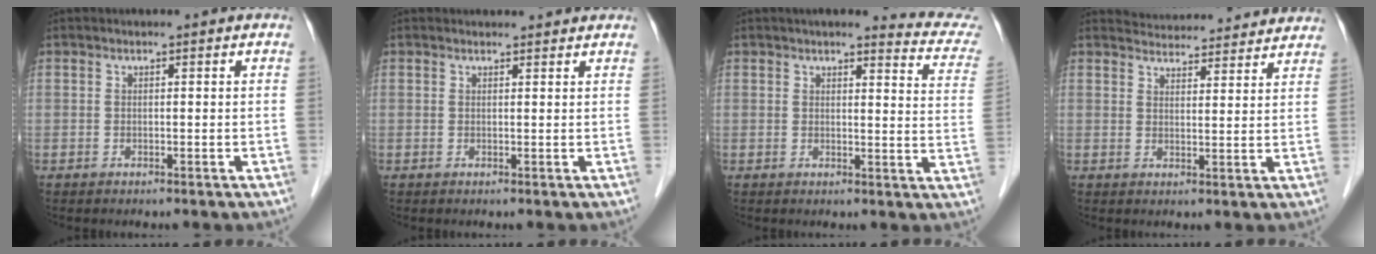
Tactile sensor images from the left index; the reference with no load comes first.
{"total": 2.4, "force": [2.4, 0.4, 0.3], "torque": [-0.009, 0.008, 0.022]}
{"total": 9.7, "force": [9.0, 0.8, 3.5], "torque": [-0.023, -0.039, 0.071]}
{"total": 13.0, "force": [12.6, 2.0, 2.2], "torque": [-0.018, 0.012, 0.148]}